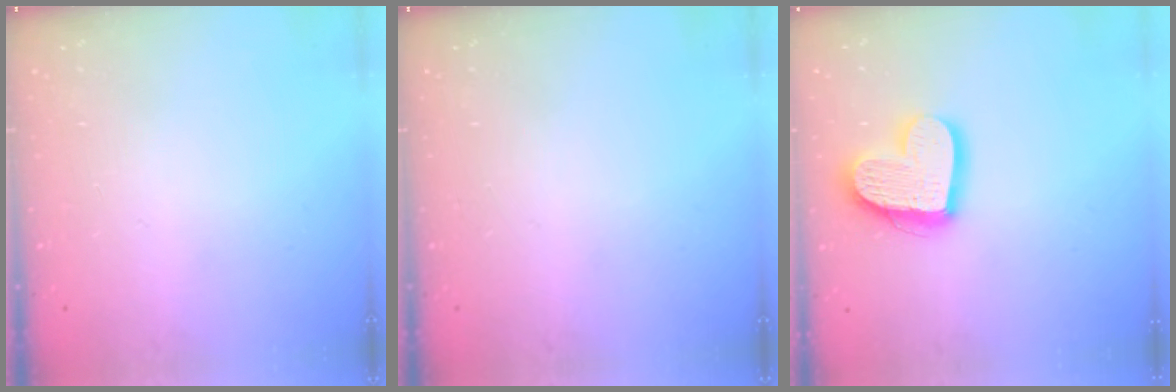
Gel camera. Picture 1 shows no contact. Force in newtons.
{"total": 0.0}
{"total": 16.9, "press": 16.8, "slide": 1.6}